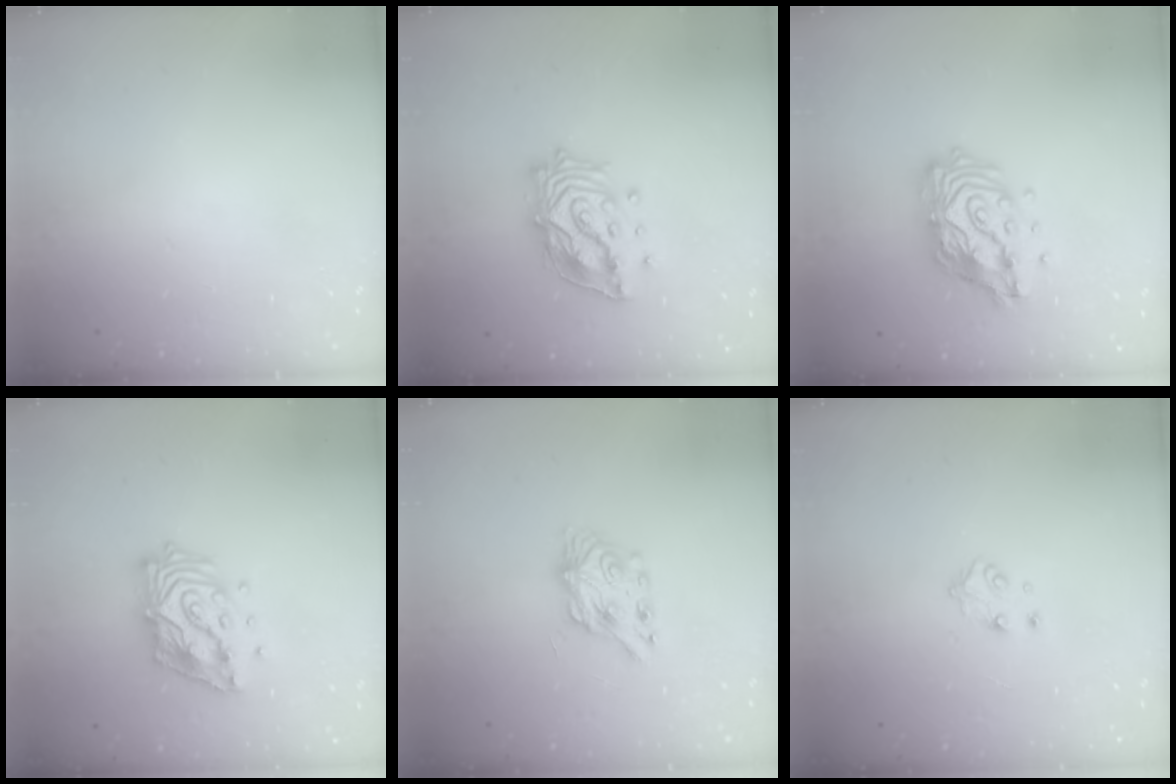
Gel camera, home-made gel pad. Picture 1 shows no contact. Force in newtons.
{"total": 16.3, "press": 16.2, "slide": 2.1}
{"total": 15.3, "press": 15.2, "slide": 1.2}
{"total": 14.7, "press": 14.6, "slide": 1.9}
{"total": 7.2, "press": 7.2, "slide": 0.1}
{"total": 5.4, "press": 5.4, "slide": 0.4}